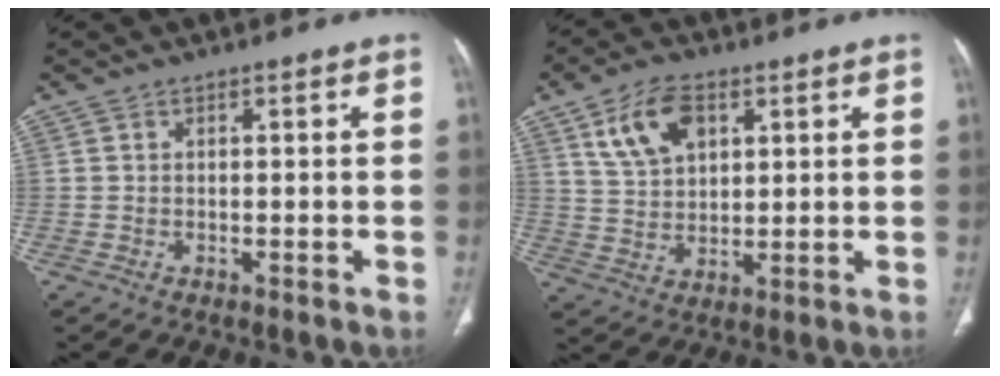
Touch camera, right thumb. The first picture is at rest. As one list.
[{"total": 10.0, "force": [4.6, 6.1, 6.6], "torque": [-0.104, -0.011, 0.090]}]